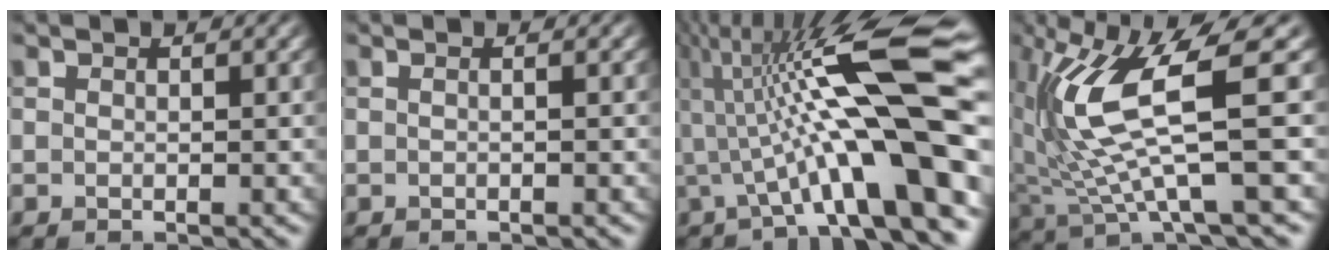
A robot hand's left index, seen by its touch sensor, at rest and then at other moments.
{"total": 1.1, "force": [0.1, 0.5, 1.0], "torque": [-0.011, -0.003, -0.010]}
{"total": 15.1, "force": [0.8, 3.2, 14.7], "torque": [-0.215, 0.024, 0.007]}
{"total": 9.3, "force": [1.5, 2.2, 8.9], "torque": [-0.190, -0.013, 0.037]}